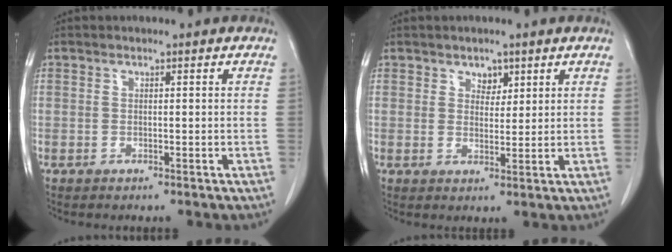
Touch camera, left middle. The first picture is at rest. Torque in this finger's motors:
{"motor_torque": [-0.10, 0.13, -0.10, -0.01]}